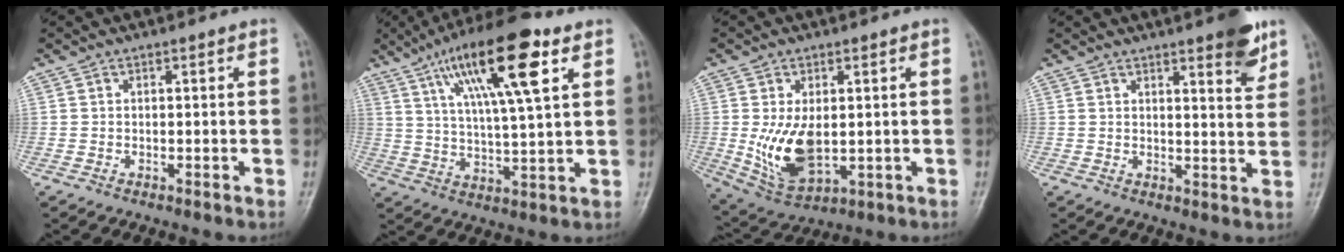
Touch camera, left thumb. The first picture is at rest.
{"total": 17.8, "force": [8.2, 4.0, 15.3], "torque": [-0.256, -0.014, 0.140]}
{"total": 10.5, "force": [-0.1, 5.9, 8.6], "torque": [-0.153, -0.016, 0.017]}
{"total": 7.0, "force": [4.5, 1.5, 5.2], "torque": [-0.054, -0.026, 0.055]}